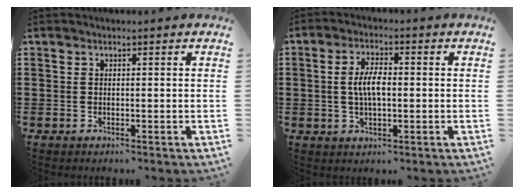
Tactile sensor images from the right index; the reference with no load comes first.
{"total": 4.9, "force": [-0.1, 1.9, 4.5], "torque": [-0.092, 0.002, -0.006]}